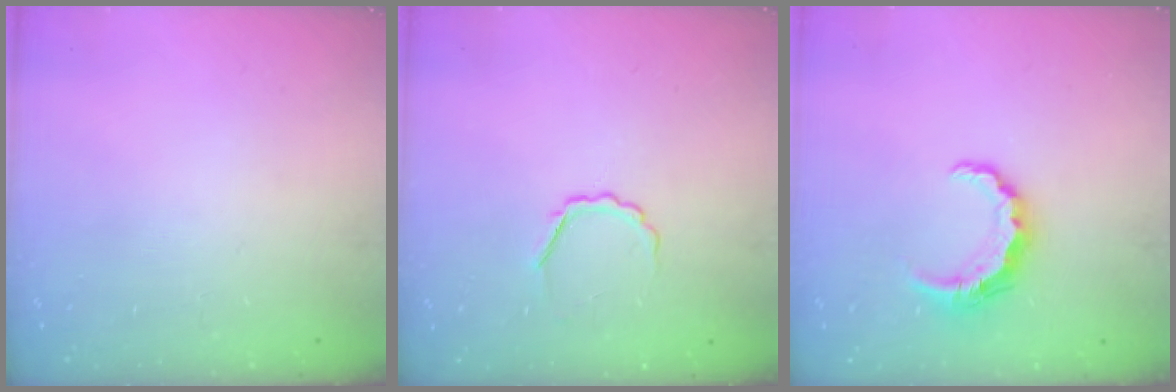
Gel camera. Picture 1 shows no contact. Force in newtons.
{"total": 4.1, "press": 4.0, "slide": 0.5}
{"total": 8.3, "press": 8.2, "slide": 1.4}